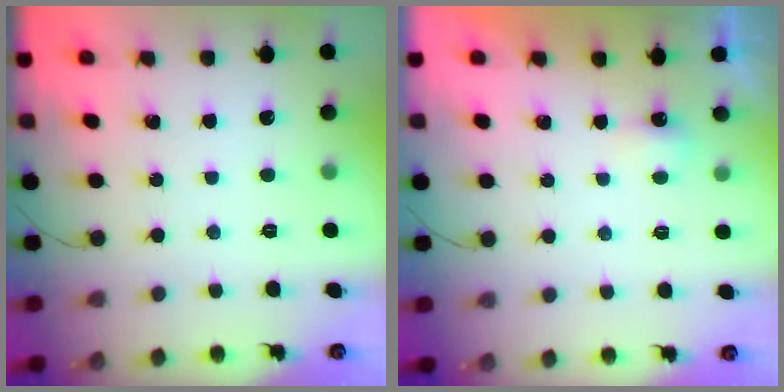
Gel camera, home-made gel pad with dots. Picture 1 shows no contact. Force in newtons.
{"total": 2.3, "press": 2.2, "slide": 0.6}